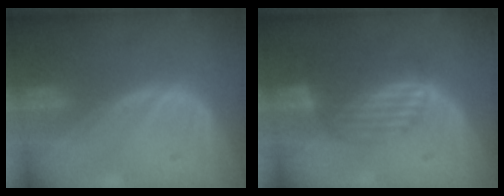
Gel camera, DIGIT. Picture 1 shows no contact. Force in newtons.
{"total": 7.0, "press": 5.9, "slide": 3.8}